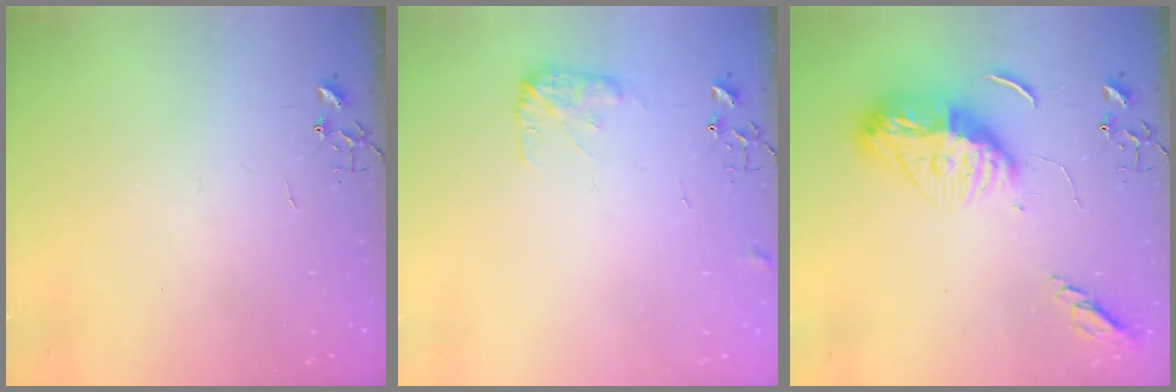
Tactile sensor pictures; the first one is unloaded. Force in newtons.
{"total": 8.3, "press": 8.3, "slide": 0.2}
{"total": 15.6, "press": 15.5, "slide": 1.6}